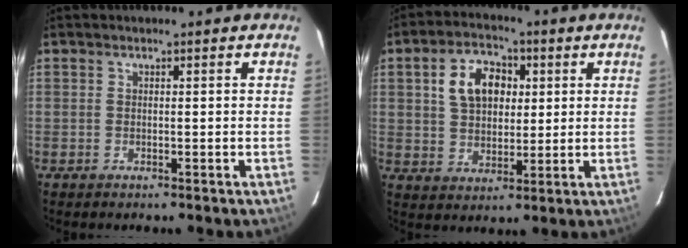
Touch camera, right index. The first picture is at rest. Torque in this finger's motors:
{"motor_torque": [0.25, 0.04, 0.37, 0.06]}